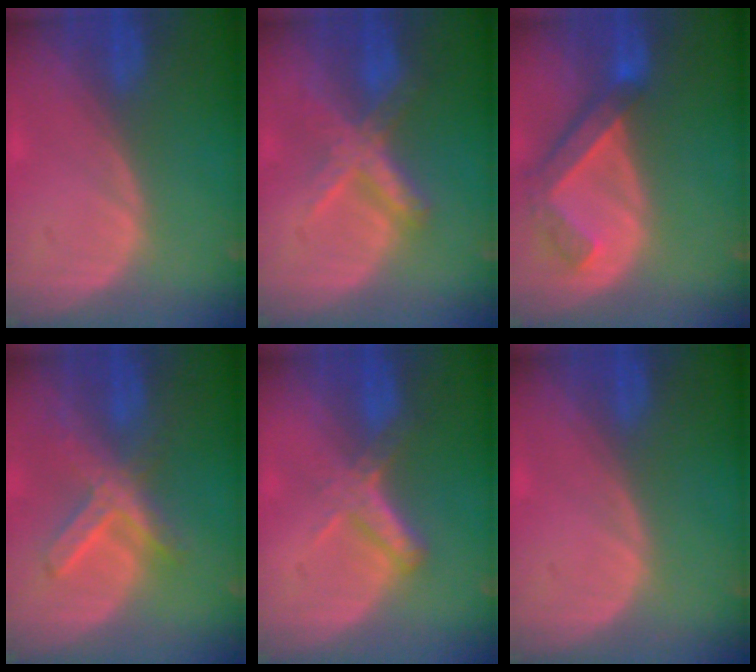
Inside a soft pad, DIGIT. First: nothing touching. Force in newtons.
{"total": 7.2, "press": 6.1, "slide": 3.8}
{"total": 6.6, "press": 5.9, "slide": 3.0}
{"total": 7.2, "press": 6.3, "slide": 3.6}
{"total": 5.5, "press": 4.7, "slide": 2.7}
{"total": 0.0}